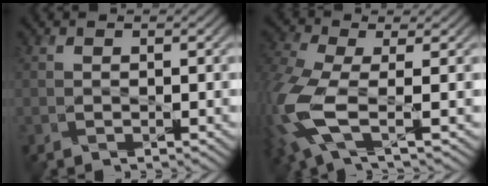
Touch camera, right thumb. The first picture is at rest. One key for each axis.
{"total": 9.5, "fx": -2.3, "fy": 3.8, "fz": 8.4, "tx": -0.222, "ty": -0.021, "tz": -0.053}